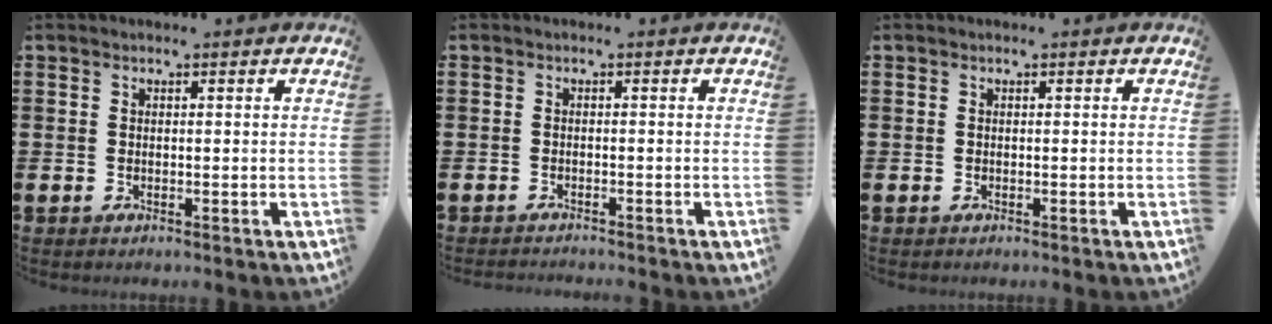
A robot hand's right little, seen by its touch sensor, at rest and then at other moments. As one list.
[{"total": 0.7, "force": [-0.7, -0.1, 0.0], "torque": [-0.001, -0.001, -0.015]}, {"total": 0.0}]